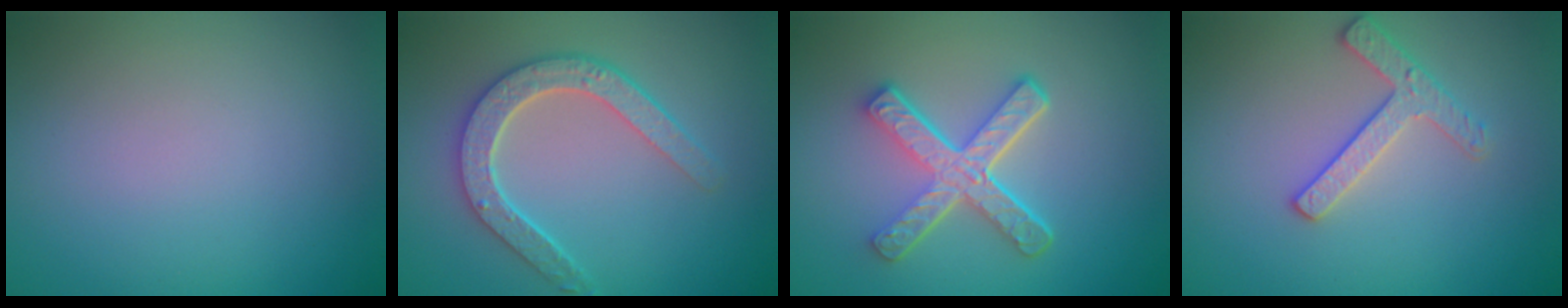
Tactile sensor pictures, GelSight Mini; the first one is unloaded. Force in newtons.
{"total": 4.6, "press": 3.7, "slide": 2.7}
{"total": 5.3, "press": 3.7, "slide": 3.9}
{"total": 2.5, "press": 2.5, "slide": 0.3}